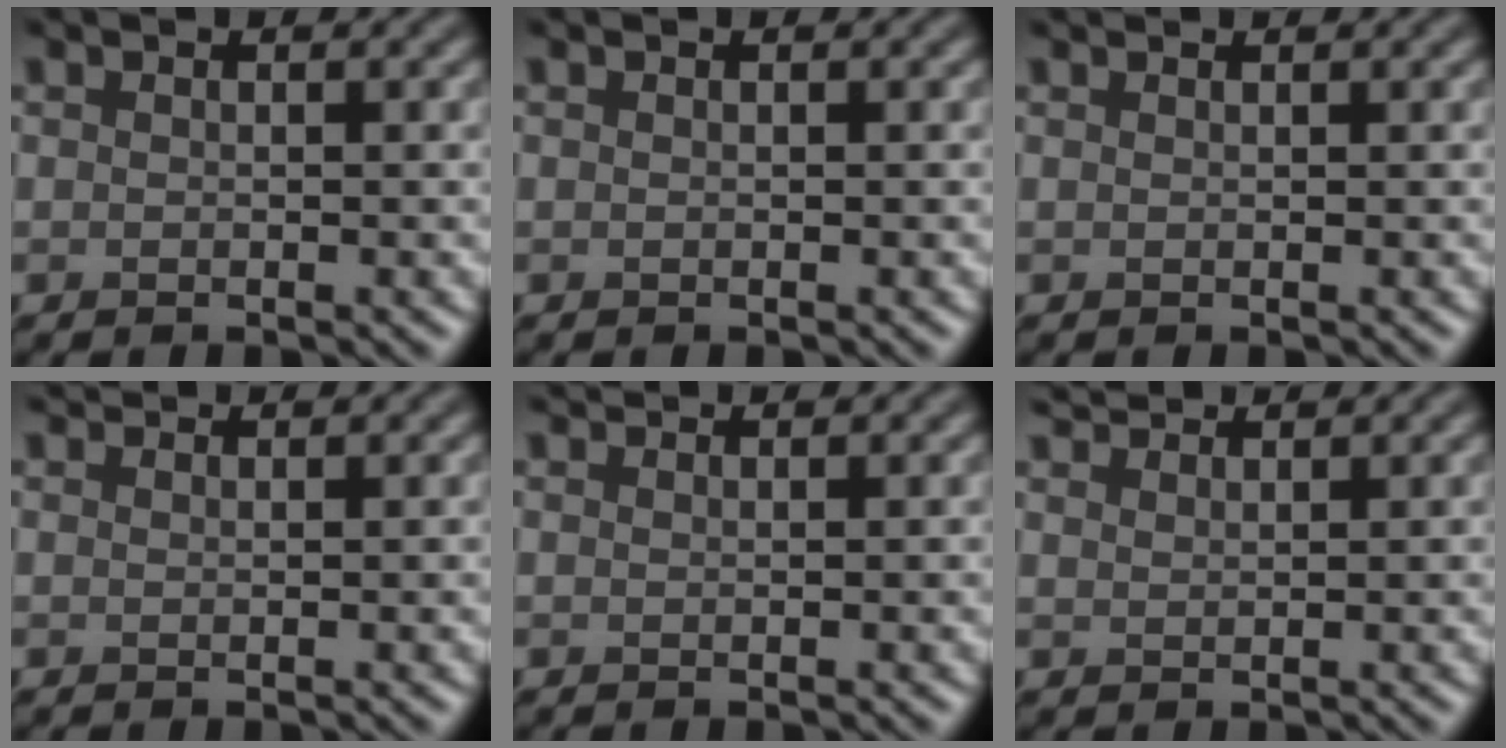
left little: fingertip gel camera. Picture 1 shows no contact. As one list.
[{"total": 0.0}, {"total": 1.0, "force": [0.9, 0.1, 0.2], "torque": [-0.008, -0.005, 0.009]}, {"total": 2.1, "force": [2.1, 0.2, 0.5], "torque": [-0.014, 0.001, 0.025]}, {"total": 1.7, "force": [1.6, 0.1, 0.4], "torque": [-0.012, 0.001, 0.019]}, {"total": 2.7, "force": [2.6, 0.4, 0.5], "torque": [-0.013, 0.007, 0.046]}]